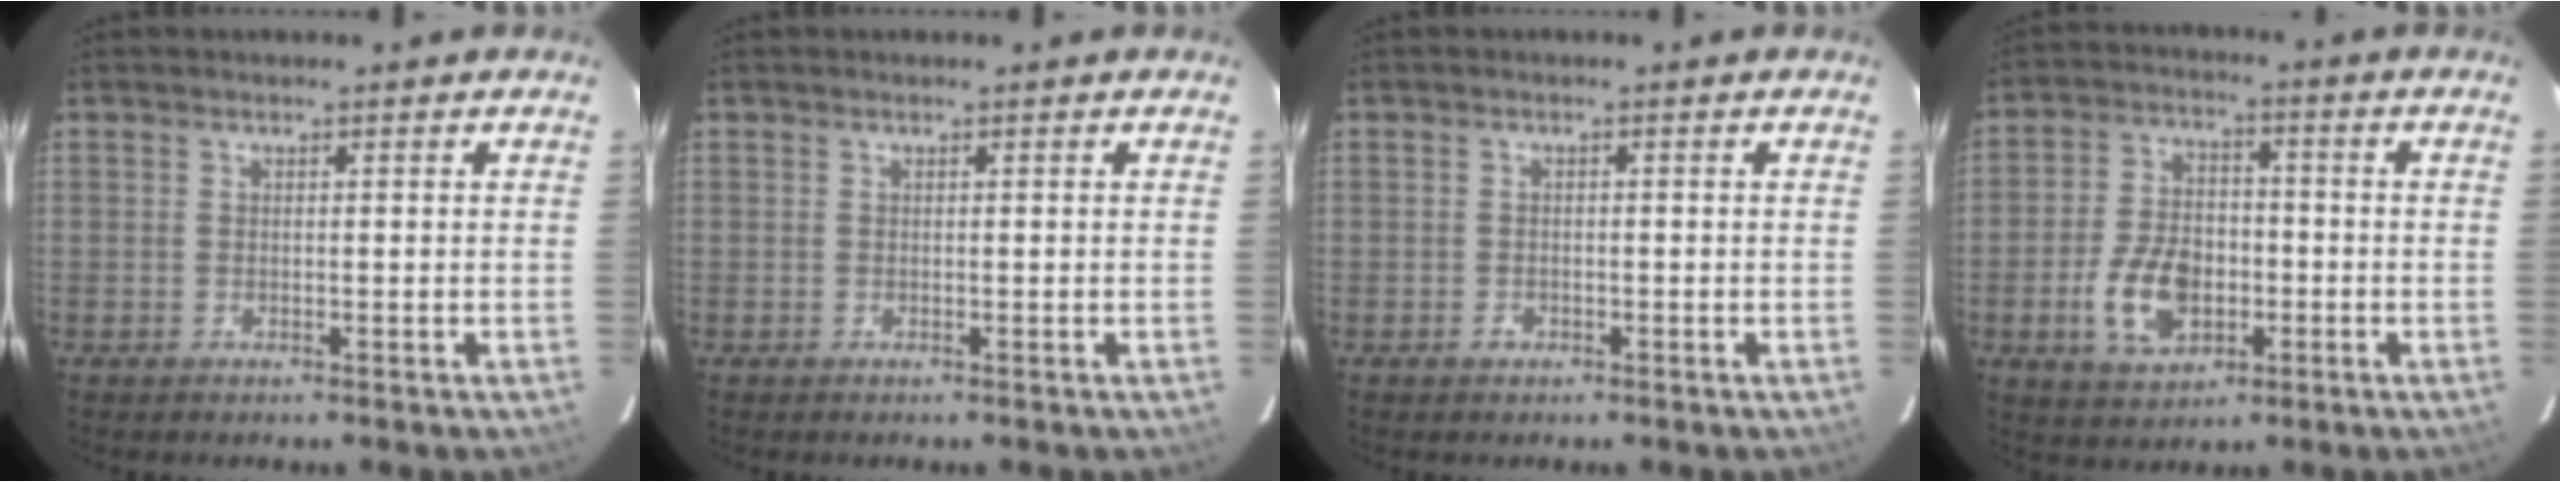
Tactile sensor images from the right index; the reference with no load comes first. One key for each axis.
{"total": 0.0}
{"total": 1.3, "fx": -0.8, "fy": 1.0, "fz": 0.2, "tx": -0.001, "ty": 0.002, "tz": -0.010}
{"total": 11.3, "fx": -3.5, "fy": 7.1, "fz": 8.0, "tx": -0.164, "ty": 0.011, "tz": -0.052}